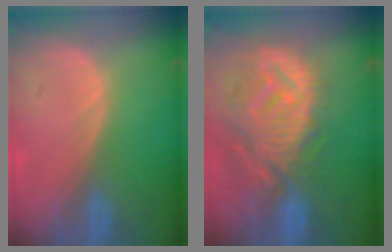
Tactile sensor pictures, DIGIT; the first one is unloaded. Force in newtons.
{"total": 12.3, "press": 11.0, "slide": 5.5}